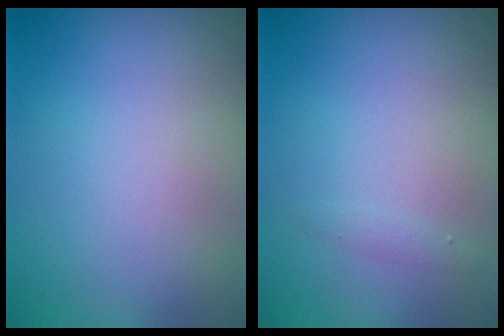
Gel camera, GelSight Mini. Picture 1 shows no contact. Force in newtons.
{"total": 0.6, "press": 0.6, "slide": 0.0}